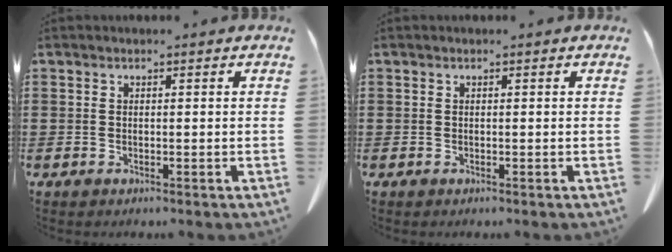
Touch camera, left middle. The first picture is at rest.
{"total": 0.0}